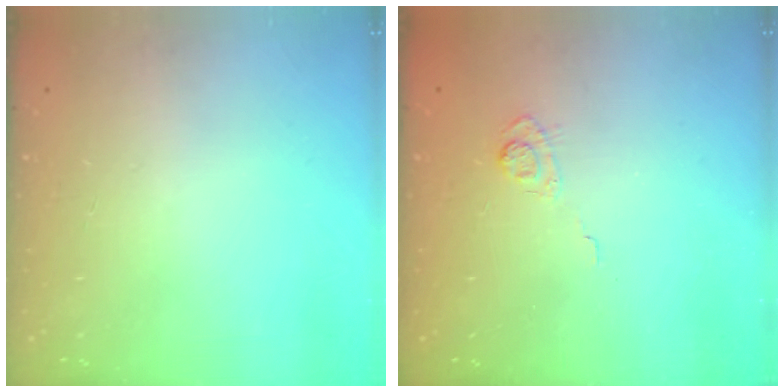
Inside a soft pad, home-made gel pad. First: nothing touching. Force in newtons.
{"total": 3.8, "press": 3.5, "slide": 1.6}